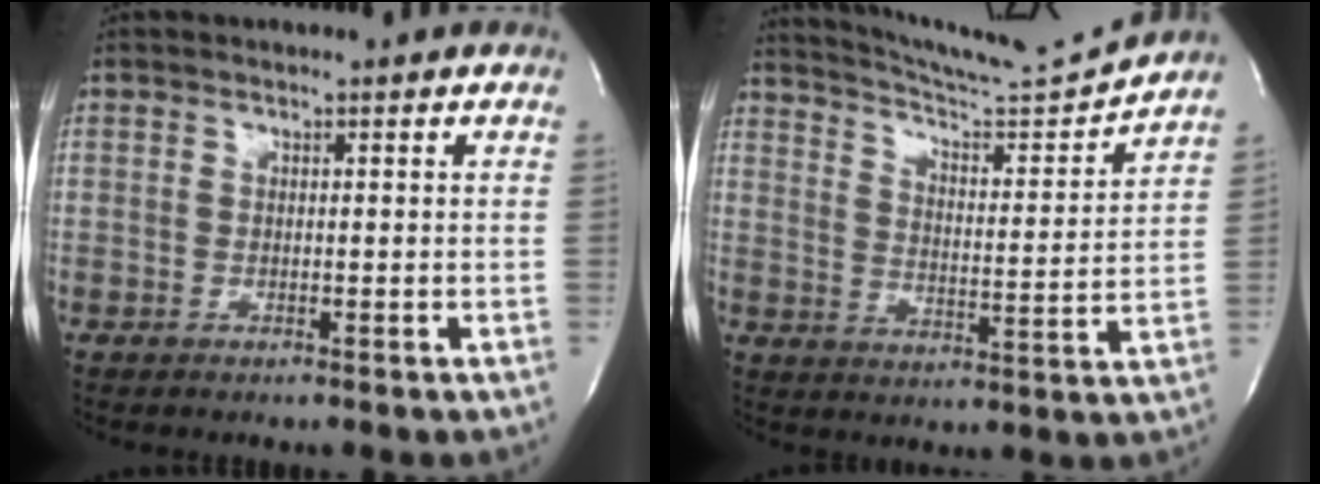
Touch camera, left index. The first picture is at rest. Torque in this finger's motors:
{"motor_torque": [-0.08, -0.15, 0.23, 0.04]}